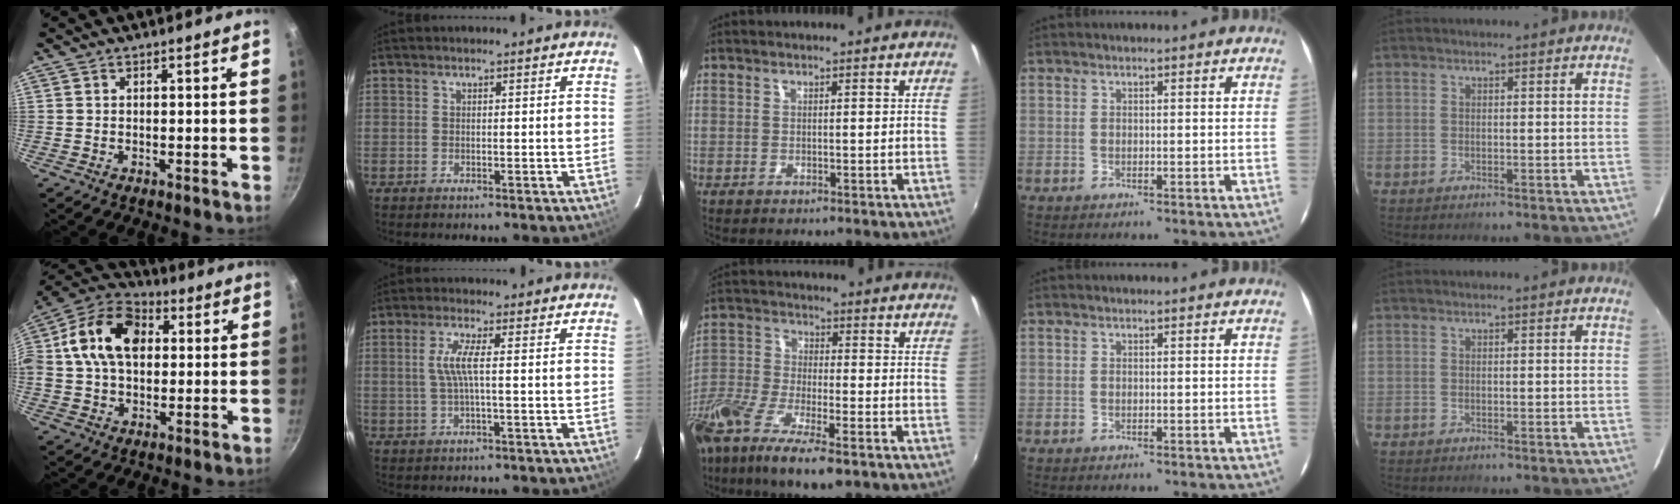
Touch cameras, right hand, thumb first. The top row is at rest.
{"thumb": {"total": 17.5, "force": [2.7, 12.3, 12.1], "torque": [-0.201, 0.029, 0.027]}, "index": {"total": 4.0, "force": [0.0, -0.1, 4.0], "torque": [-0.084, -0.001, 0.004]}, "middle": {"total": 17.7, "force": [-11.4, 4.8, 12.6], "torque": [-0.269, -0.055, -0.220]}}